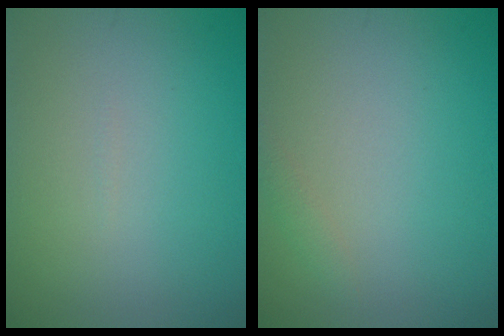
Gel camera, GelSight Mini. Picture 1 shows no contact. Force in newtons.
{"total": 0.7, "press": 0.7, "slide": 0.0}